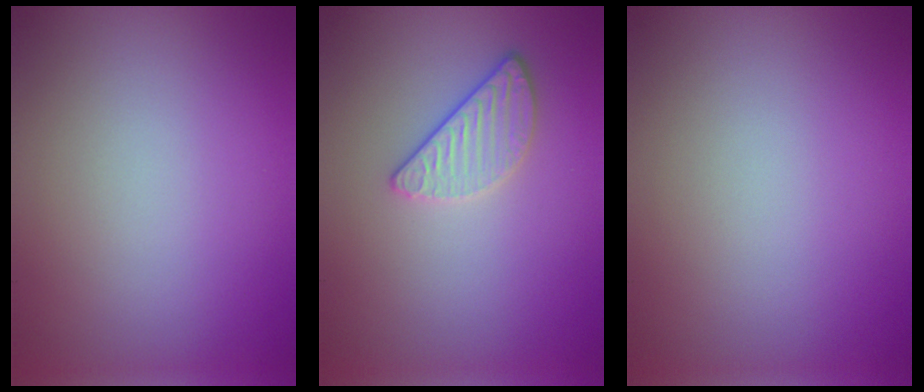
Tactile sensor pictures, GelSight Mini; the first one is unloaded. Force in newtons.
{"total": 2.4, "press": 2.2, "slide": 0.9}
{"total": 0.0}